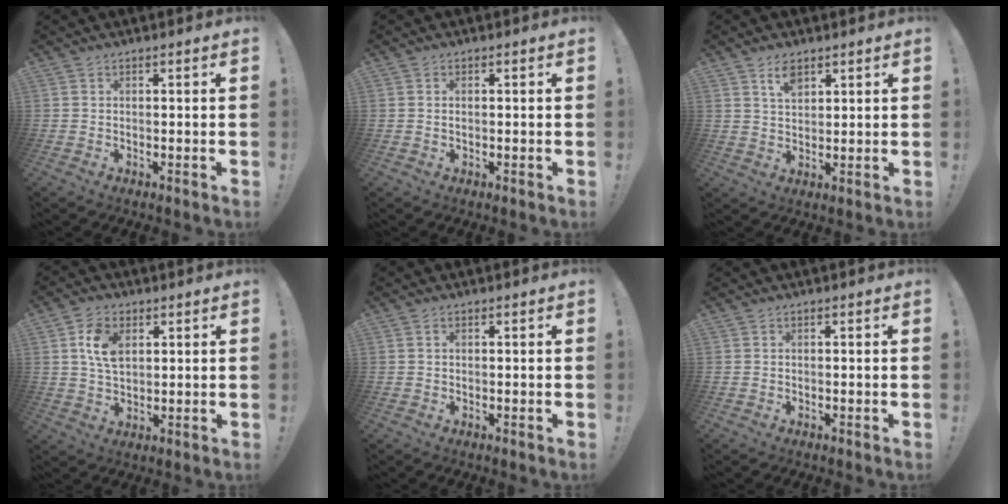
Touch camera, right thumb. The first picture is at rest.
{"total": 0.8, "force": [0.2, 0.4, 0.7], "torque": [-0.013, 0.003, 0.003]}
{"total": 4.8, "force": [2.9, 2.5, 2.9], "torque": [-0.045, -0.011, 0.050]}
{"total": 8.7, "force": [2.8, 5.8, 5.9], "torque": [-0.111, 0.004, 0.053]}
{"total": 0.6, "force": [0.3, 0.3, 0.5], "torque": [-0.005, 0.000, 0.003]}
{"total": 0.0}